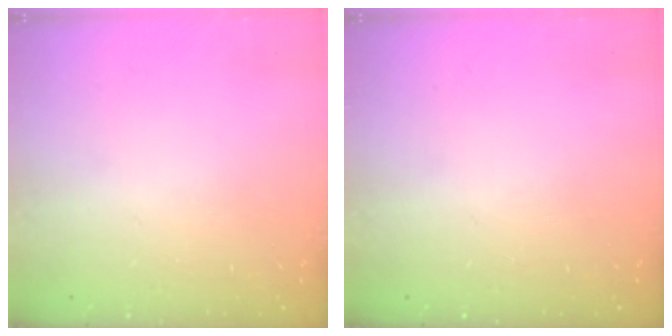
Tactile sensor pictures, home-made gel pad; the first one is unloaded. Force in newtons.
{"total": 0.0}